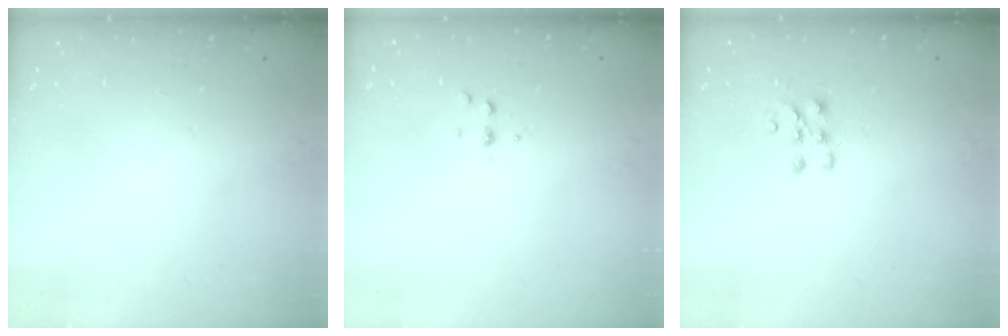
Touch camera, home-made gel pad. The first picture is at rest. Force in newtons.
{"total": 2.6, "press": 2.6, "slide": 0.3}
{"total": 6.5, "press": 6.4, "slide": 0.7}